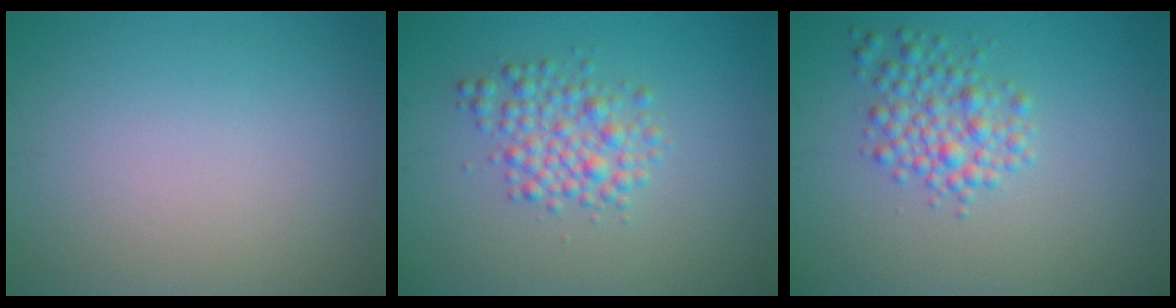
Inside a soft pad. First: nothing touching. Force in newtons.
{"total": 3.2, "press": 3.2, "slide": 0.1}
{"total": 3.1, "press": 3.1, "slide": 0.1}